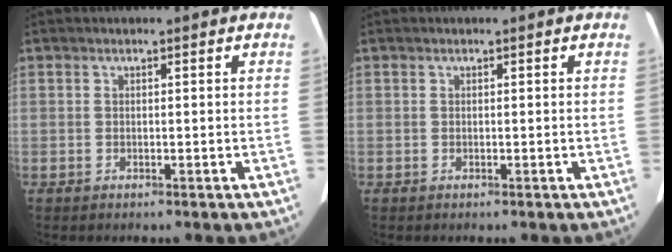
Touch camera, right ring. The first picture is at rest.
{"total": 0.0}